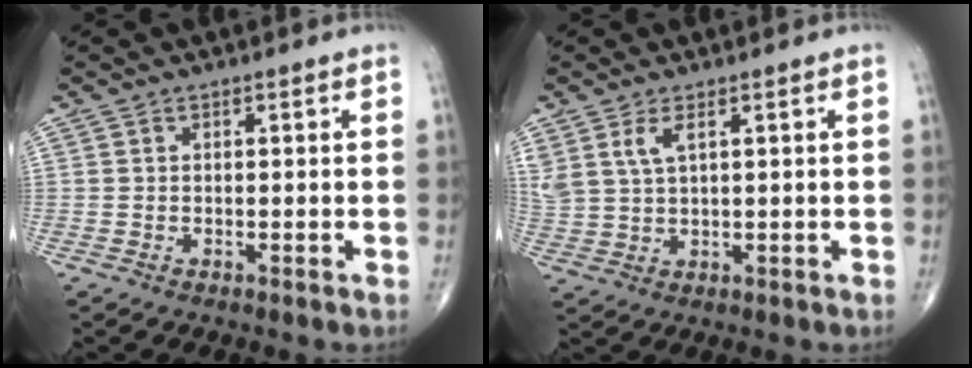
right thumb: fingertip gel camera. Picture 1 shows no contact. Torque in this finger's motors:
{"motor_torque": [0.06, 0.09, 0.53, 0.40, 0.06]}